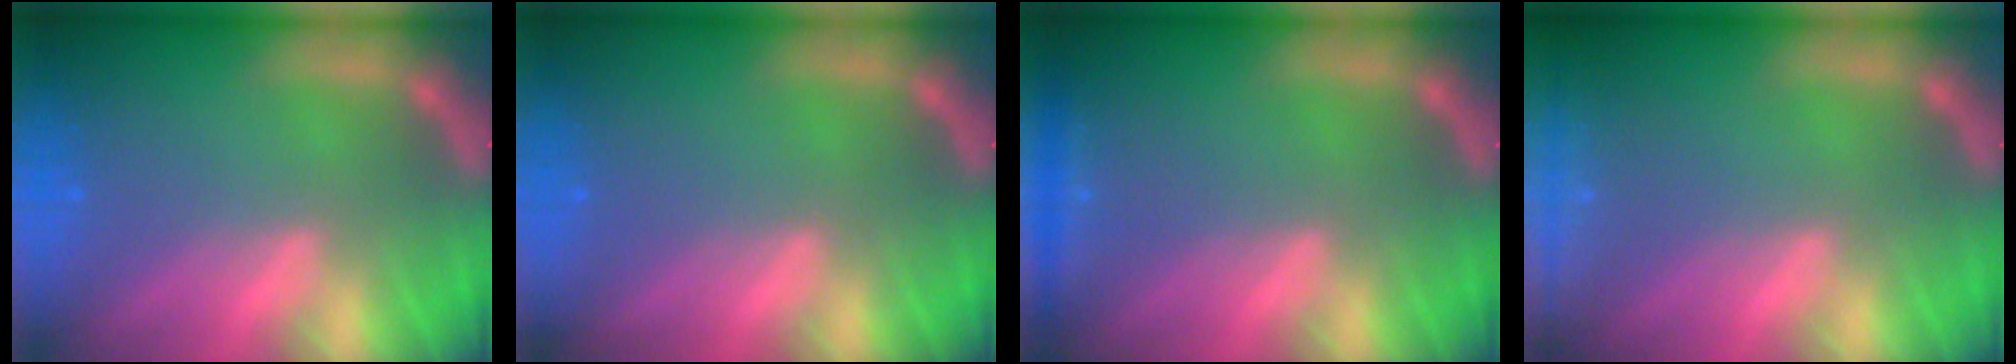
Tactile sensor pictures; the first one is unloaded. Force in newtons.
{"total": 0.0}
{"total": 1.4}
{"total": 9.5}